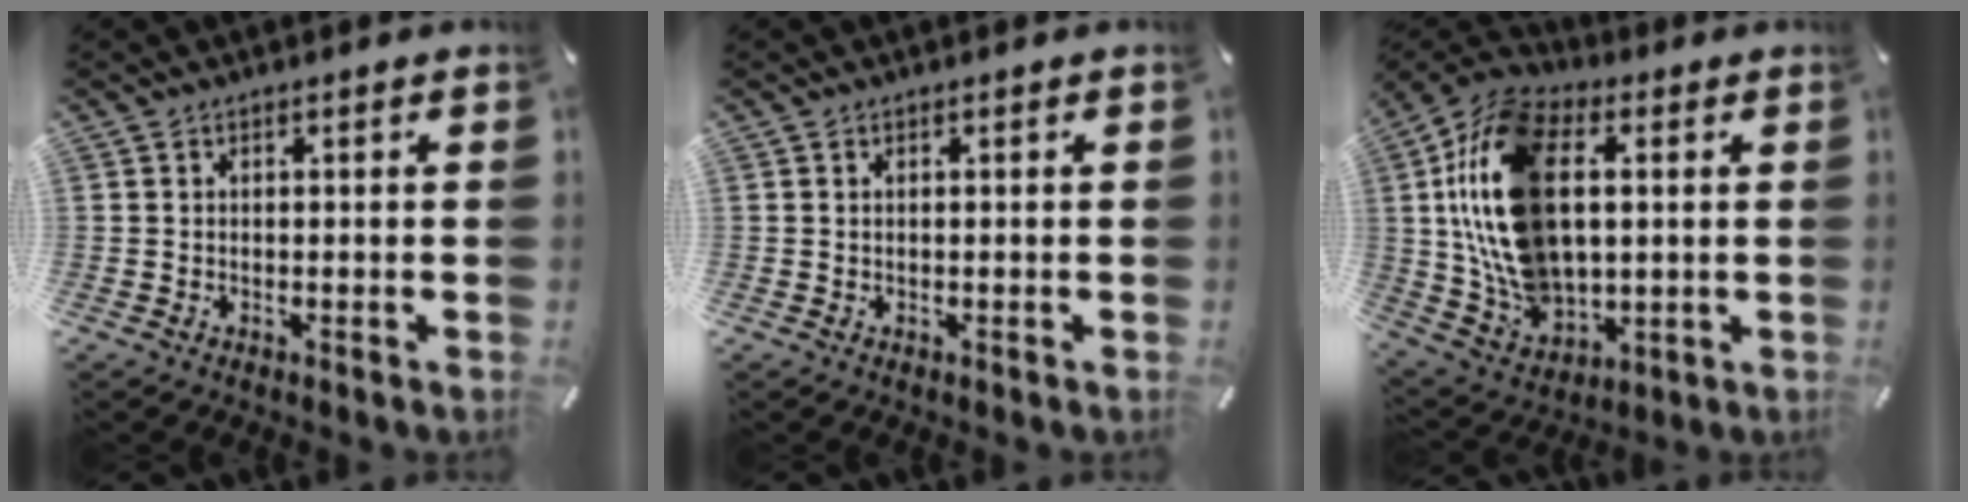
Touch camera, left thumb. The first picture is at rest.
{"total": 0.0}
{"total": 20.8, "force": [3.2, 14.5, 14.6], "torque": [-0.338, -0.007, 0.056]}